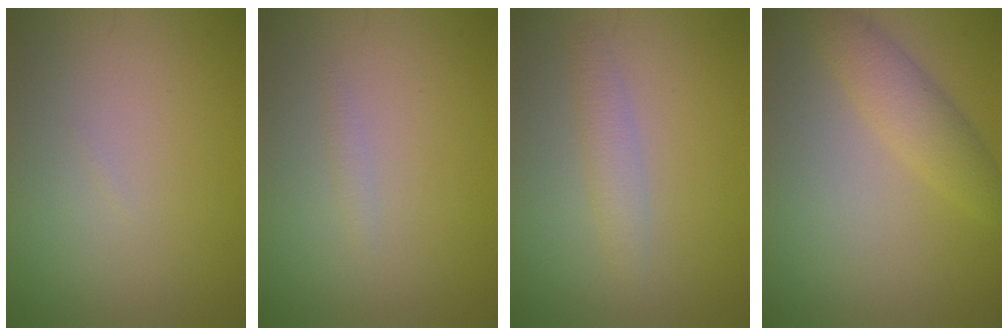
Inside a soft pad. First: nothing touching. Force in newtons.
{"total": 0.5, "press": 0.5, "slide": 0.1}
{"total": 1.7, "press": 1.7, "slide": 0.1}
{"total": 3.0, "press": 3.0, "slide": 0.1}